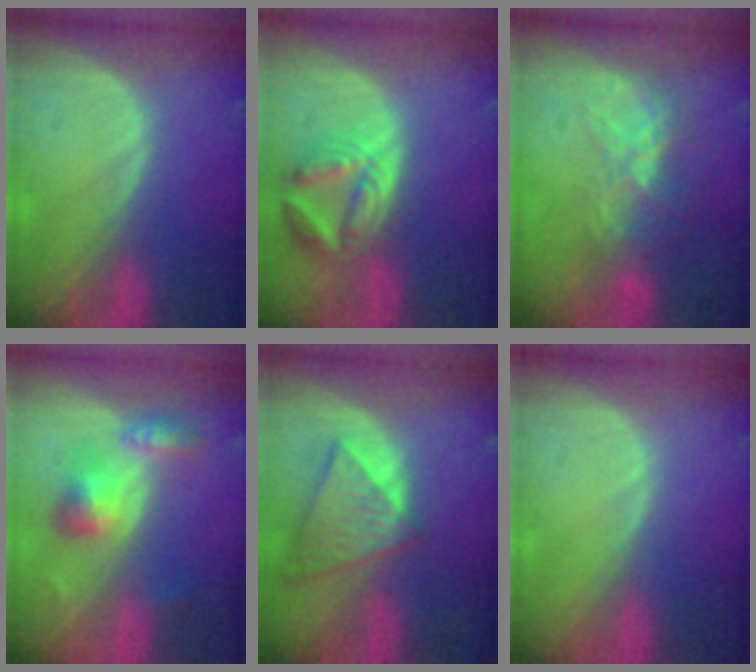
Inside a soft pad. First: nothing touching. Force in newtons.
{"total": 8.2, "press": 7.2, "slide": 3.9}
{"total": 6.7, "press": 5.9, "slide": 3.2}
{"total": 5.8, "press": 5.6, "slide": 1.3}
{"total": 8.2, "press": 7.3, "slide": 3.8}
{"total": 0.0}